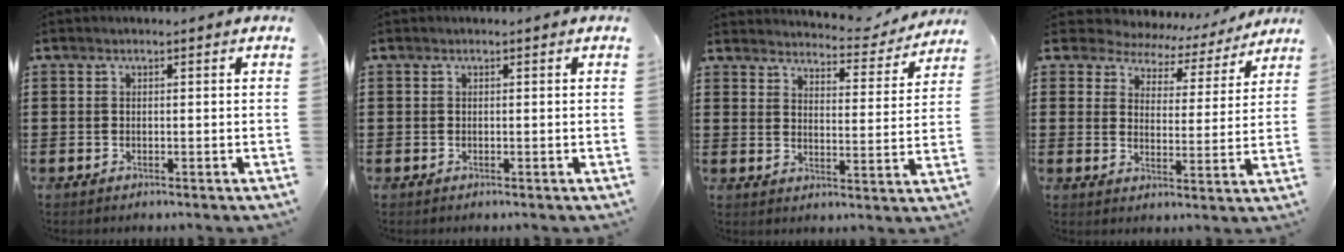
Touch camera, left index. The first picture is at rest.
{"total": 0.0}
{"total": 4.2, "force": [4.1, 0.4, 0.5], "torque": [-0.018, -0.036, 0.065]}
{"total": 5.0, "force": [4.6, 1.7, 0.0], "torque": [-0.032, -0.028, 0.079]}